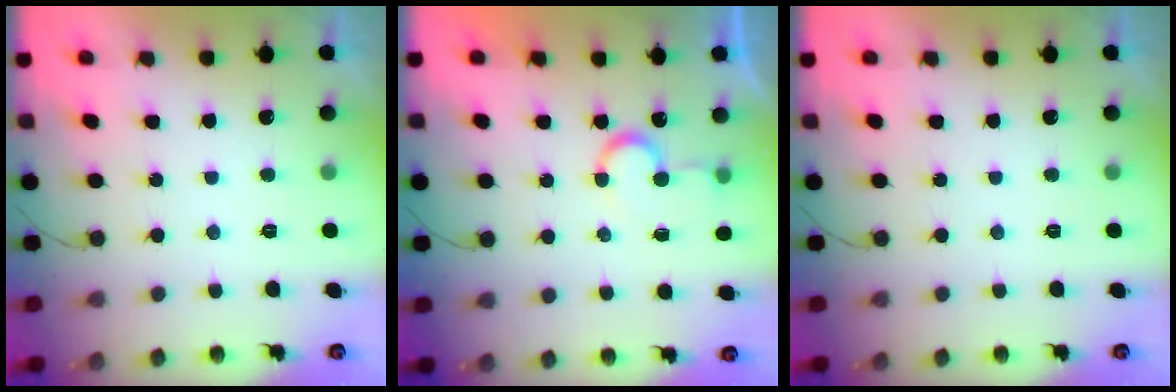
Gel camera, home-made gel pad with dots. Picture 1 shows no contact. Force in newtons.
{"total": 6.4, "press": 6.3, "slide": 0.6}
{"total": 0.0}